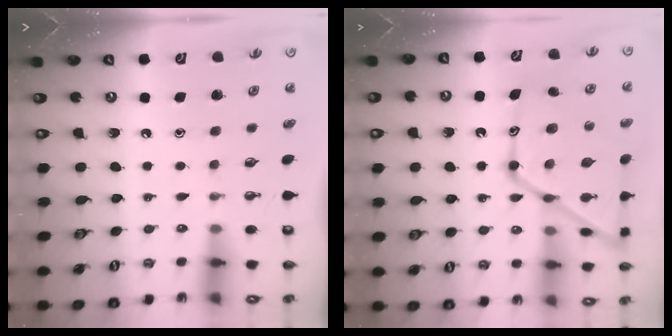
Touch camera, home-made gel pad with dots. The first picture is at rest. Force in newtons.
{"total": 22.1, "press": 22.0, "slide": 1.8}